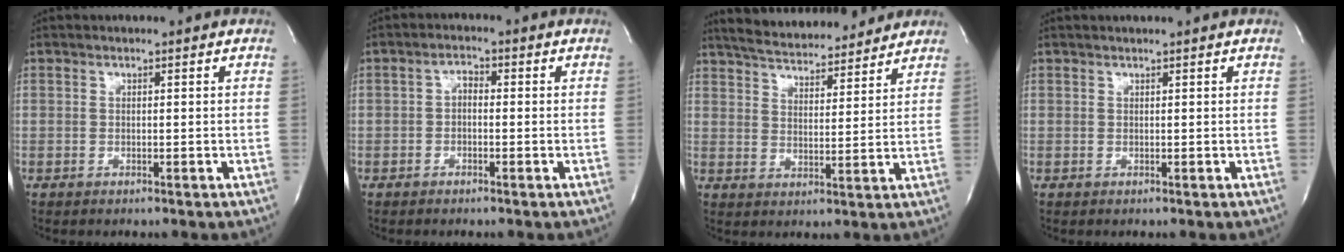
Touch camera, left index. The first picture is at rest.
{"total": 1.9, "force": [-0.3, 1.1, 1.5], "torque": [-0.020, 0.007, -0.009]}
{"total": 16.1, "force": [14.6, 3.6, 5.7], "torque": [-0.094, 0.017, 0.214]}
{"total": 1.6, "force": [1.4, 0.0, 0.7], "torque": [-0.011, 0.015, 0.019]}